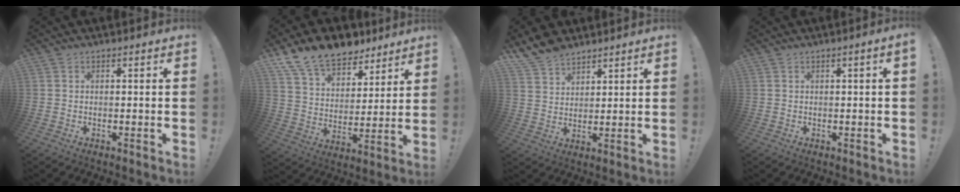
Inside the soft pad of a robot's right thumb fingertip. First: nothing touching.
{"total": 14.7, "force": [11.5, 7.7, 5.0], "torque": [-0.101, -0.080, 0.217]}
{"total": 7.9, "force": [6.7, 3.7, 2.0], "torque": [-0.050, -0.040, 0.133]}
{"total": 1.5, "force": [-0.1, -0.2, 1.4], "torque": [-0.018, -0.002, -0.005]}